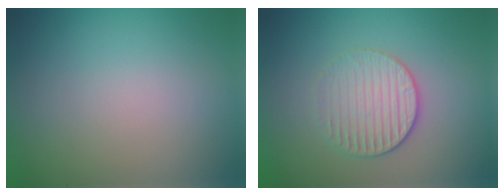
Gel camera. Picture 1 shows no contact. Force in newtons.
{"total": 3.1, "press": 2.7, "slide": 1.4}